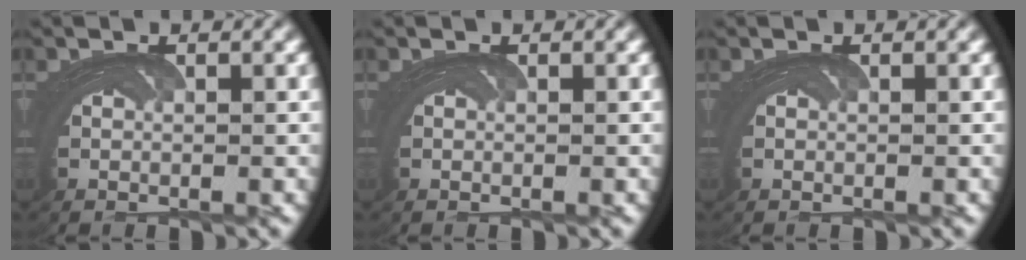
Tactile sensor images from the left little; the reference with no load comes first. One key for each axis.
{"total": 0.0}
{"total": 0.0}